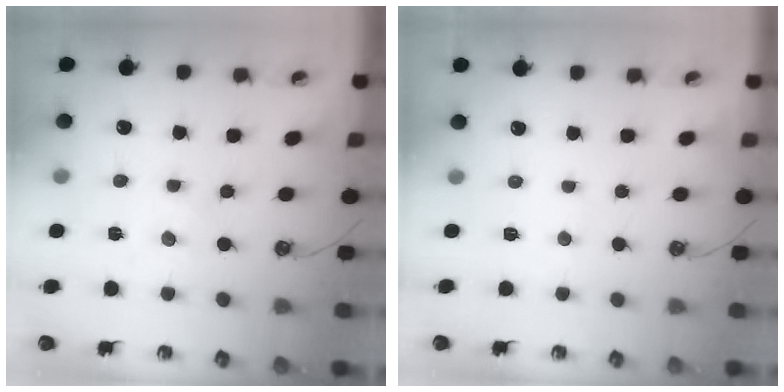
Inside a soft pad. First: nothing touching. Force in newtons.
{"total": 2.9, "press": 2.9, "slide": 0.3}